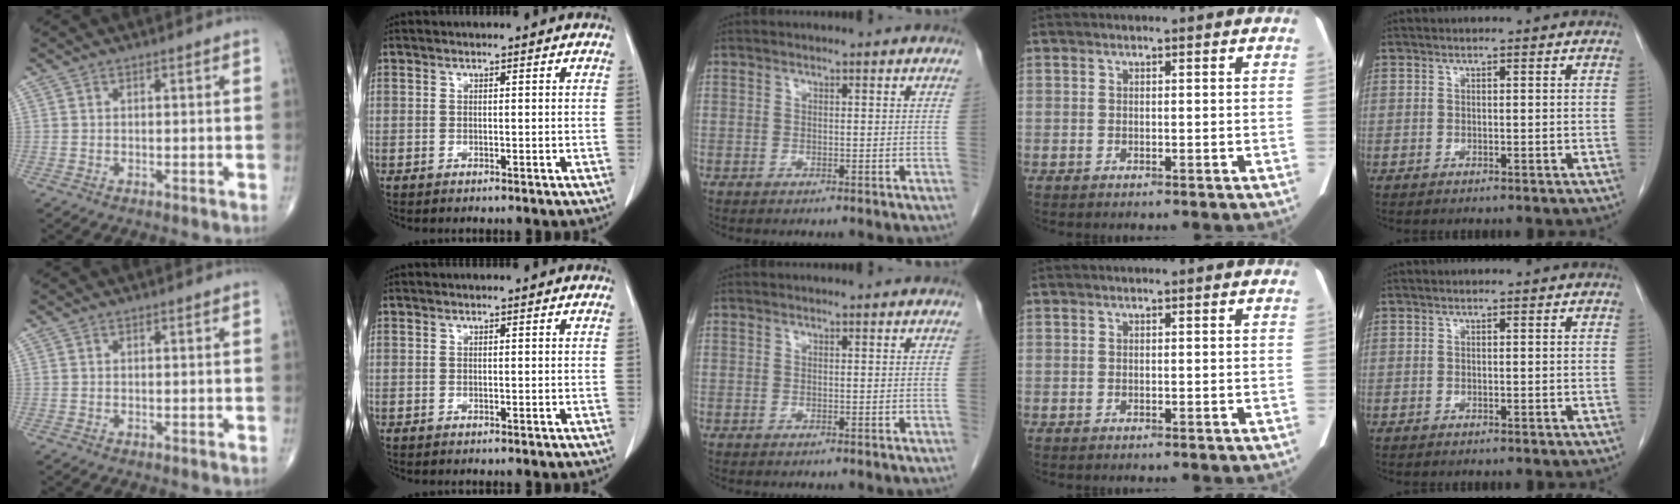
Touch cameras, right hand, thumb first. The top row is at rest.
{}